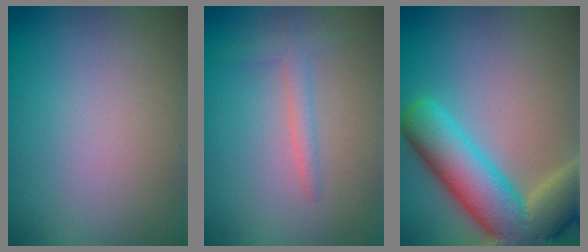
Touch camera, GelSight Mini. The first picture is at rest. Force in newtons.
{"total": 1.6, "press": 1.6, "slide": 0.1}
{"total": 11.1, "press": 11.1, "slide": 0.9}